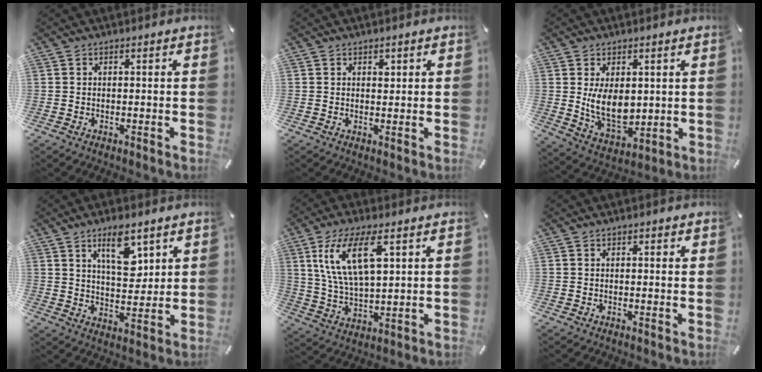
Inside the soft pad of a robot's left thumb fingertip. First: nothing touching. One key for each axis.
{"total": 1.3, "fx": 0.6, "fy": 1.0, "fz": 0.5, "tx": 0.005, "ty": -0.005, "tz": 0.008}
{"total": 10.5, "fx": 1.2, "fy": 7.1, "fz": 7.7, "tx": -0.134, "ty": -0.014, "tz": 0.019}
{"total": 10.5, "fx": 5.8, "fy": 5.1, "fz": 7.1, "tx": -0.099, "ty": -0.027, "tz": 0.095}
{"total": 13.8, "fx": 6.4, "fy": 5.6, "fz": 10.9, "tx": -0.232, "ty": -0.004, "tz": 0.110}
{"total": 0.8, "fx": 0.4, "fy": 0.5, "fz": 0.5, "tx": -0.001, "ty": -0.001, "tz": 0.005}